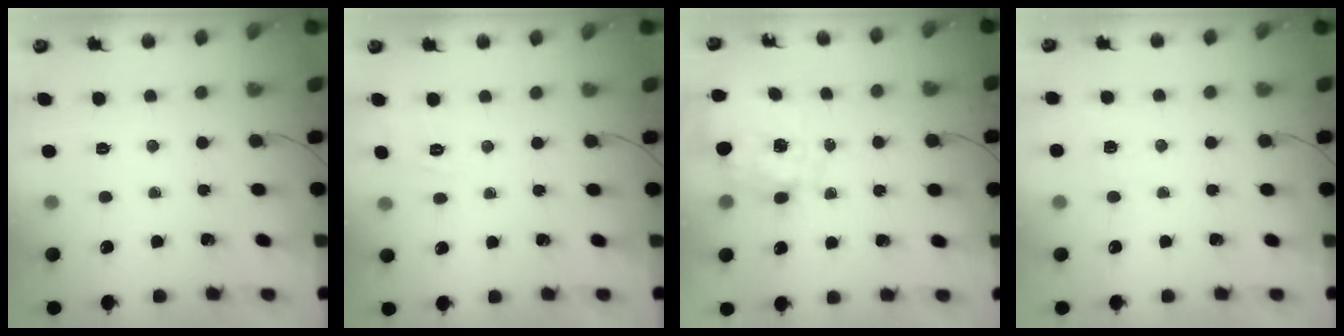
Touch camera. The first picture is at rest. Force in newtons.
{"total": 3.6, "press": 3.0, "slide": 2.0}
{"total": 2.1, "press": 1.8, "slide": 1.0}
{"total": 2.6, "press": 2.1, "slide": 1.6}